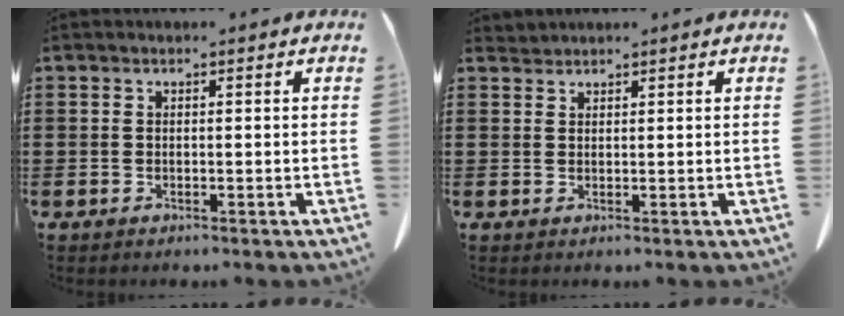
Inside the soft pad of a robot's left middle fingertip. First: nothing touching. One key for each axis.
{"total": 1.0, "fx": 1.0, "fy": 0.1, "fz": -0.1, "tx": -0.001, "ty": -0.001, "tz": 0.019}